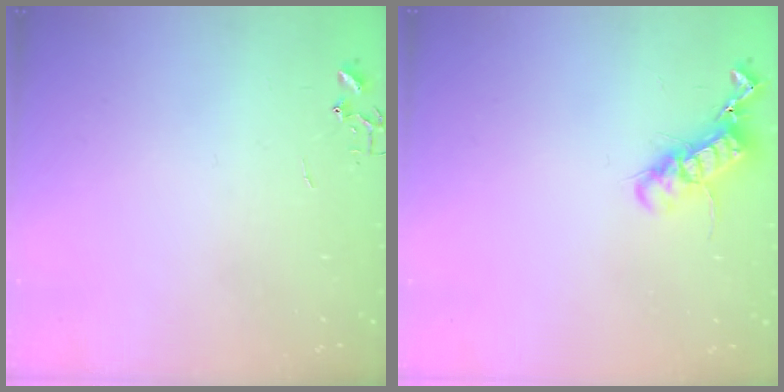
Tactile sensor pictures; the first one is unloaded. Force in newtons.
{"total": 12.8, "press": 12.8, "slide": 0.8}